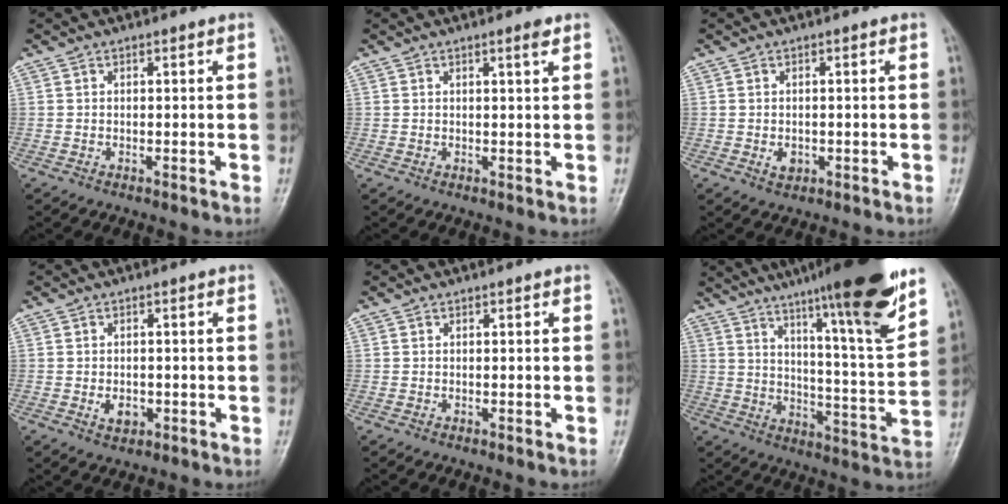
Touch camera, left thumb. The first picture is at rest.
{"total": 1.7, "force": [1.0, 0.0, 1.3], "torque": [-0.019, -0.006, 0.016]}
{"total": 1.8, "force": [-0.5, 1.5, 1.0], "torque": [-0.007, 0.000, -0.002]}
{"total": 2.8, "force": [-0.9, 2.1, 1.7], "torque": [-0.018, 0.001, -0.008]}
{"total": 0.0}
{"total": 21.4, "force": [14.6, 1.6, 15.6], "torque": [-0.209, -0.066, 0.216]}